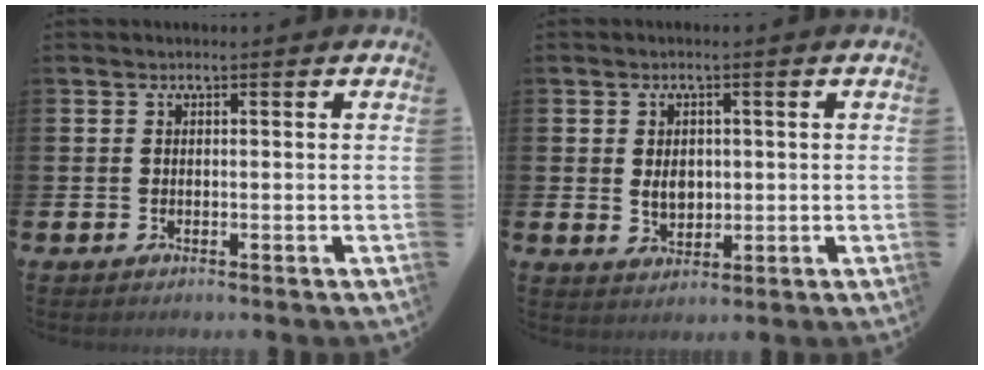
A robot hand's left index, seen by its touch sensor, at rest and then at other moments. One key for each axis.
{"total": 3.0, "fx": 0.4, "fy": 2.2, "fz": 2.0, "tx": -0.026, "ty": 0.003, "tz": 0.002}